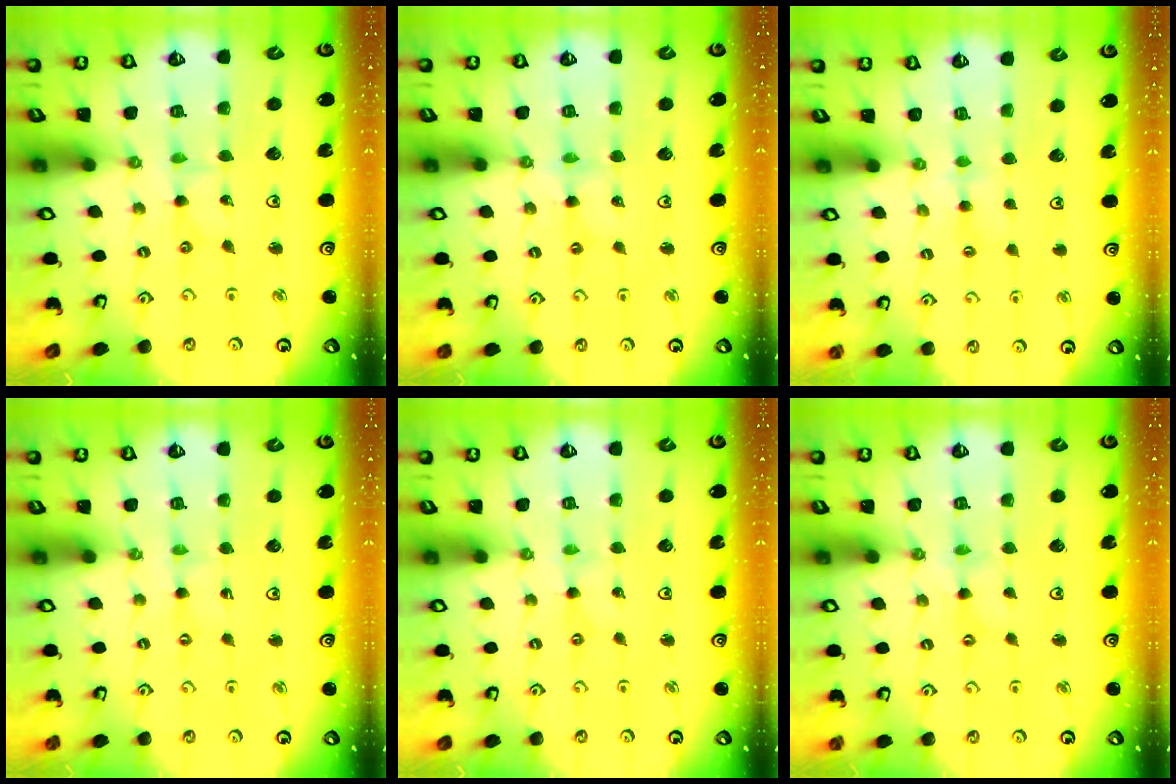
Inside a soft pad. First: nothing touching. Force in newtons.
{"total": 2.6, "press": 2.6, "slide": 0.2}
{"total": 2.9, "press": 2.8, "slide": 0.3}
{"total": 0.0}
{"total": 0.0}
{"total": 0.7, "press": 0.6, "slide": 0.2}